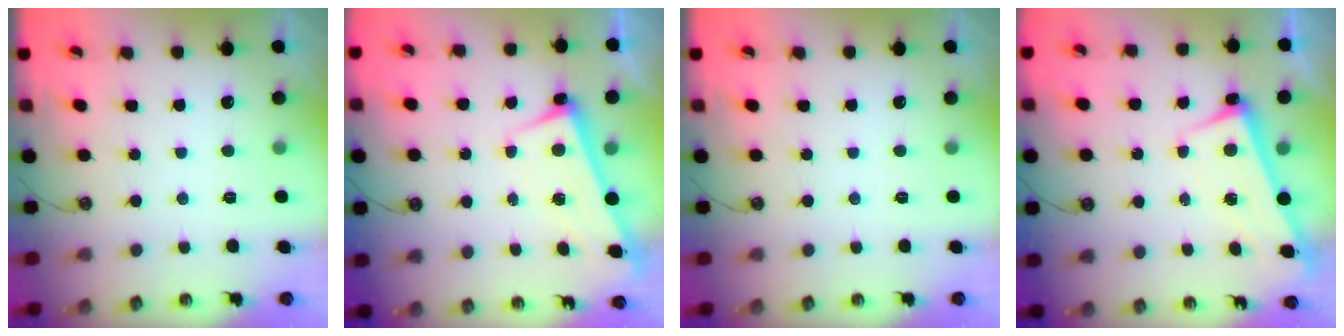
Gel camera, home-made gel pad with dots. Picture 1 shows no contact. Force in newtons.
{"total": 2.9, "press": 2.8, "slide": 0.4}
{"total": 0.0}
{"total": 2.9, "press": 2.8, "slide": 0.4}